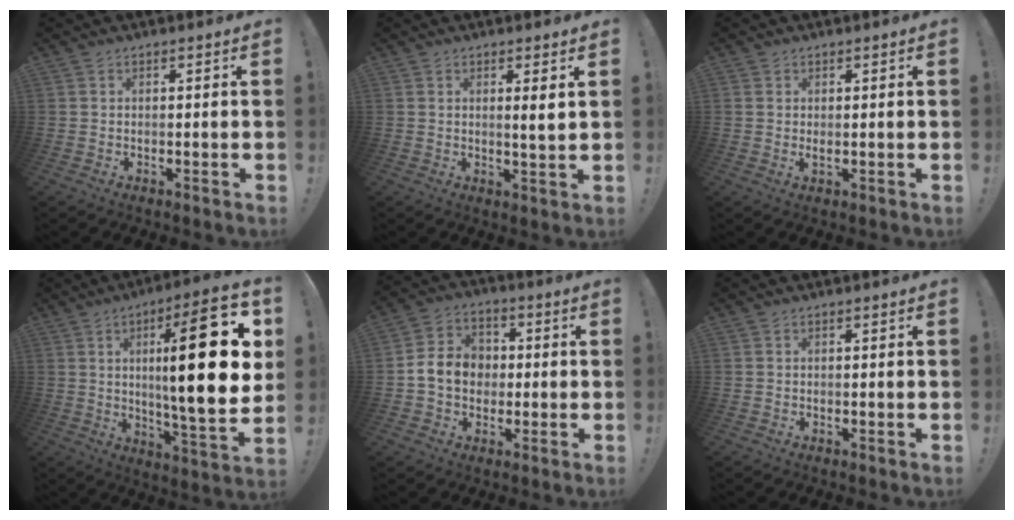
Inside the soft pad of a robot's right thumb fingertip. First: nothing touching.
{"total": 3.5, "force": [1.7, -0.4, 3.0], "torque": [-0.037, -0.019, 0.021]}
{"total": 1.1, "force": [0.7, 0.6, 0.7], "torque": [-0.001, -0.005, 0.009]}
{"total": 25.2, "force": [4.9, 5.1, 24.2], "torque": [-0.375, -0.023, 0.064]}
{"total": 11.2, "force": [-0.6, 9.6, 5.7], "torque": [-0.088, 0.016, -0.005]}
{"total": 0.0}